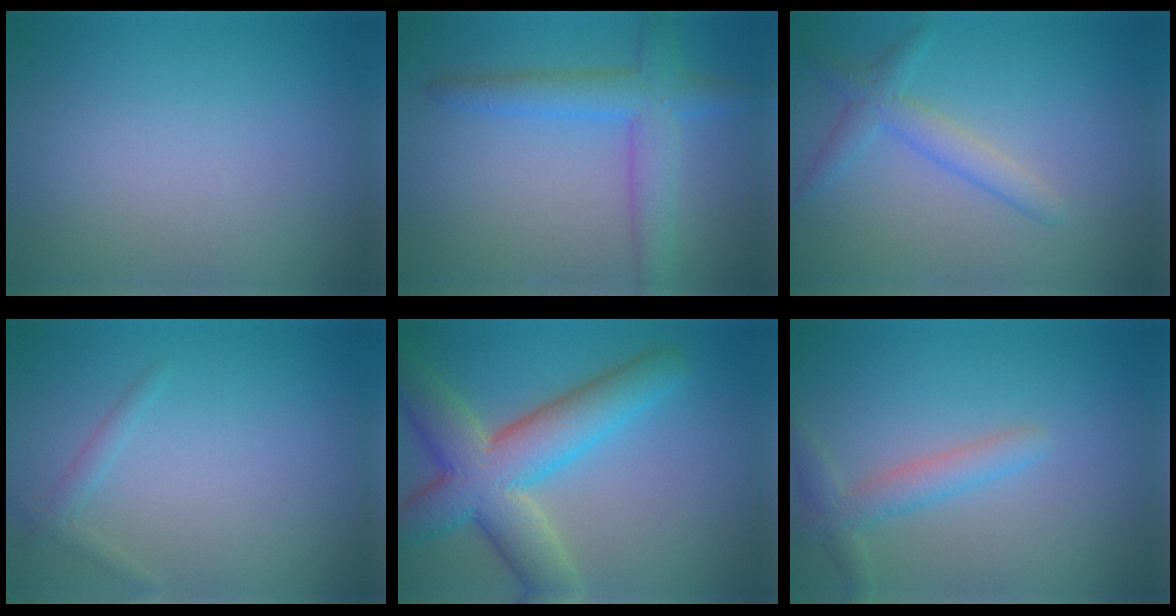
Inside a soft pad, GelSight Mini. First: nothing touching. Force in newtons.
{"total": 4.5, "press": 4.5, "slide": 0.2}
{"total": 2.6, "press": 2.6, "slide": 0.1}
{"total": 1.1, "press": 1.1, "slide": 0.0}
{"total": 8.8, "press": 8.8, "slide": 0.6}
{"total": 2.6, "press": 2.5, "slide": 0.2}